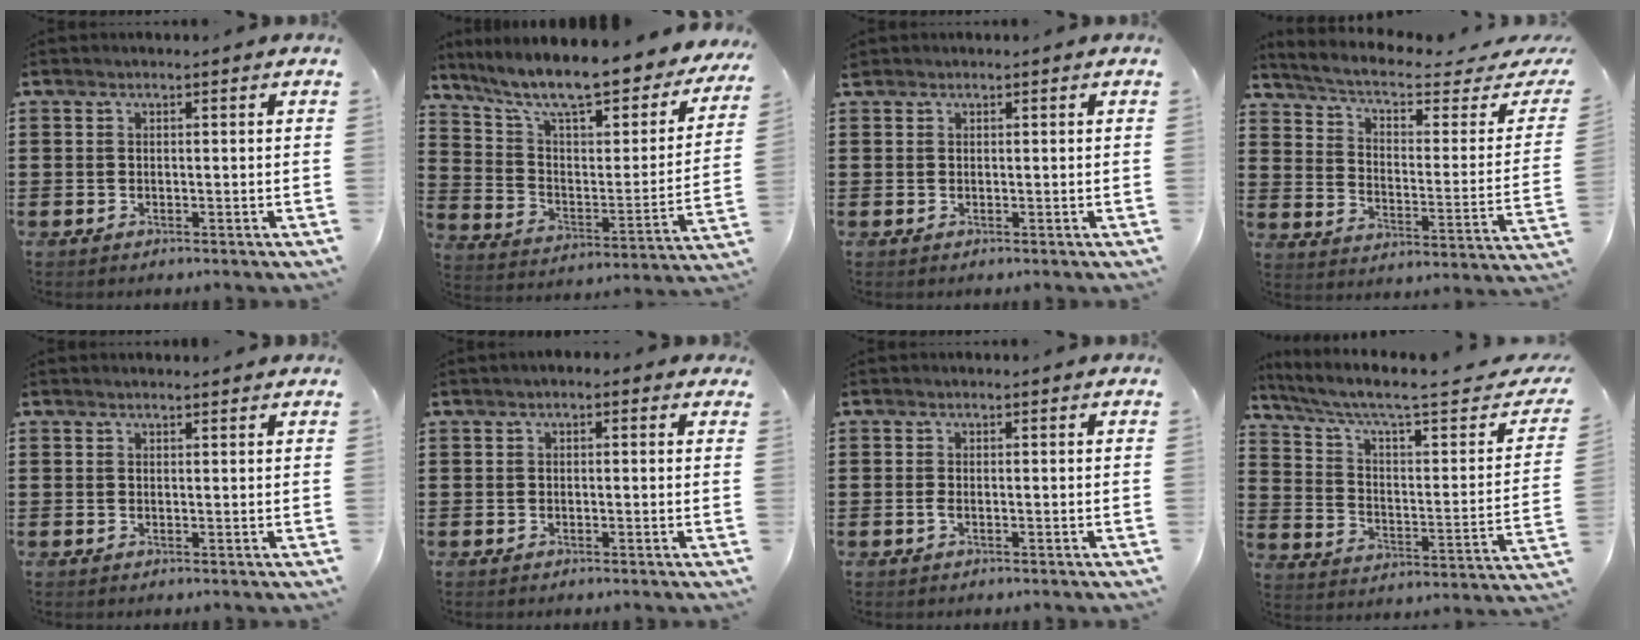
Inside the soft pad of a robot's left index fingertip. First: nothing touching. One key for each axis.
{"total": 10.7, "fx": 8.8, "fy": 1.6, "fz": 5.9, "tx": -0.141, "ty": -0.062, "tz": 0.146}
{"total": 0.6, "fx": 0.5, "fy": 0.3, "fz": 0.1, "tx": -0.003, "ty": 0.001, "tz": 0.010}
{"total": 5.0, "fx": 3.4, "fy": 0.8, "fz": 3.5, "tx": -0.084, "ty": -0.028, "tz": 0.051}
{"total": 1.0, "fx": 0.9, "fy": 0.0, "fz": 0.2, "tx": -0.006, "ty": -0.001, "tz": 0.019}
{"total": 1.0, "fx": 0.1, "fy": 0.6, "fz": 0.7, "tx": -0.015, "ty": 0.007, "tz": 0.001}
{"total": 0.8, "fx": -0.1, "fy": 0.1, "fz": 0.8, "tx": -0.015, "ty": -0.003, "tz": -0.001}
{"total": 6.9, "fx": 4.8, "fy": 0.9, "fz": 4.9, "tx": -0.113, "ty": -0.031, "tz": 0.074}